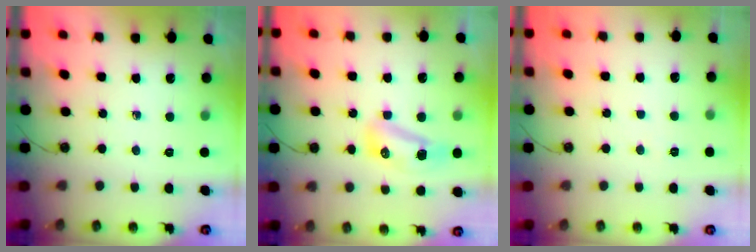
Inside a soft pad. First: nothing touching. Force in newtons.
{"total": 9.4, "press": 8.9, "slide": 3.1}
{"total": 17.6, "press": 5.1, "slide": 16.9}